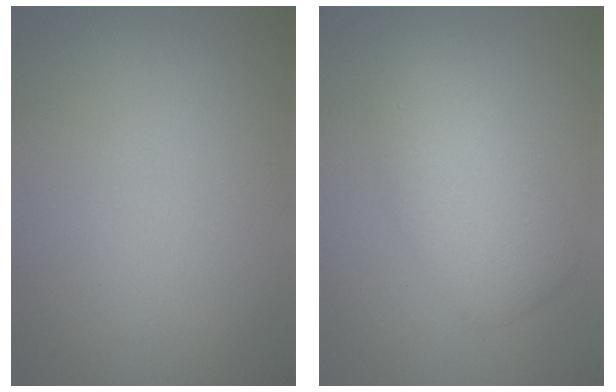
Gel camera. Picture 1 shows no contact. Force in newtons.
{"total": 4.6, "press": 4.6, "slide": 0.0}